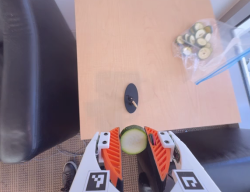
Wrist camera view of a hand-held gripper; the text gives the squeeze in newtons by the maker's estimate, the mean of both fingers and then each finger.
{"total": 10.4, "left": 10.6, "right": 10.2}